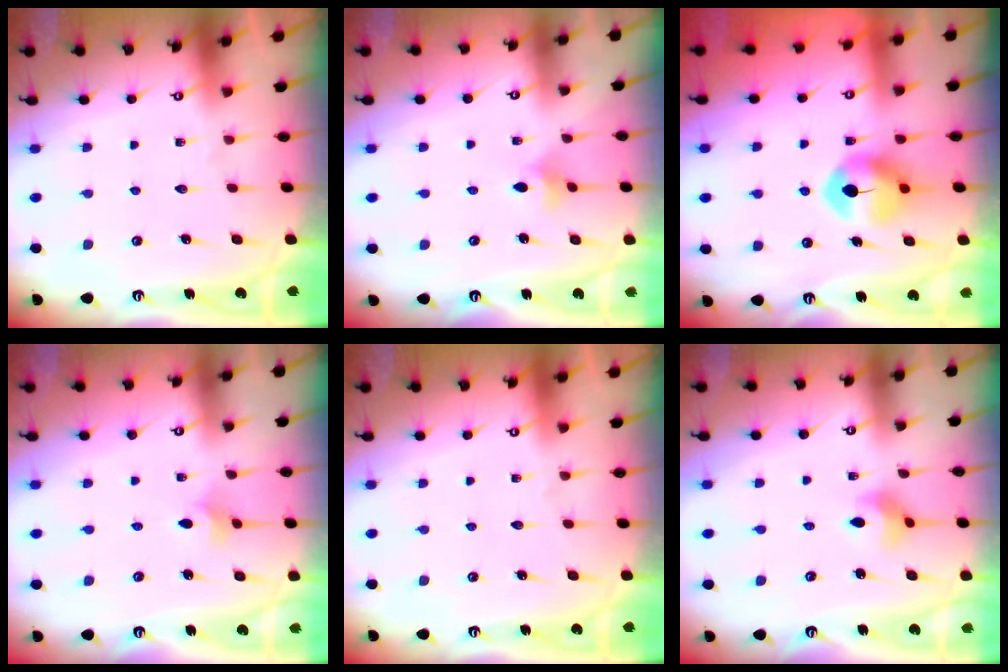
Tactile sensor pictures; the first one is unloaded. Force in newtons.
{"total": 5.1, "press": 5.0, "slide": 0.8}
{"total": 8.3, "press": 8.3, "slide": 0.6}
{"total": 3.3, "press": 3.2, "slide": 0.8}
{"total": 0.0}
{"total": 4.2, "press": 4.1, "slide": 0.7}